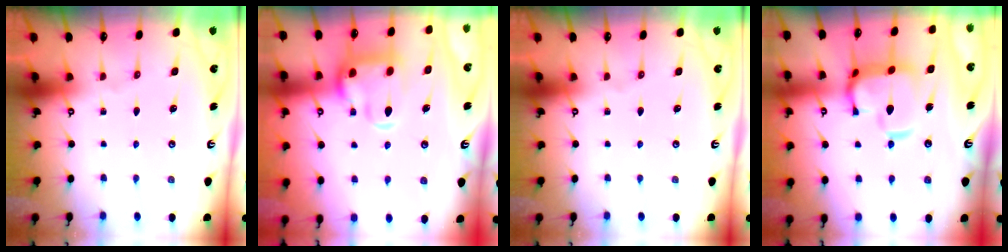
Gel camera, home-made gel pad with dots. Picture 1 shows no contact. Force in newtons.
{"total": 5.9, "press": 5.8, "slide": 1.4}
{"total": 0.0}
{"total": 11.6, "press": 11.5, "slide": 1.3}